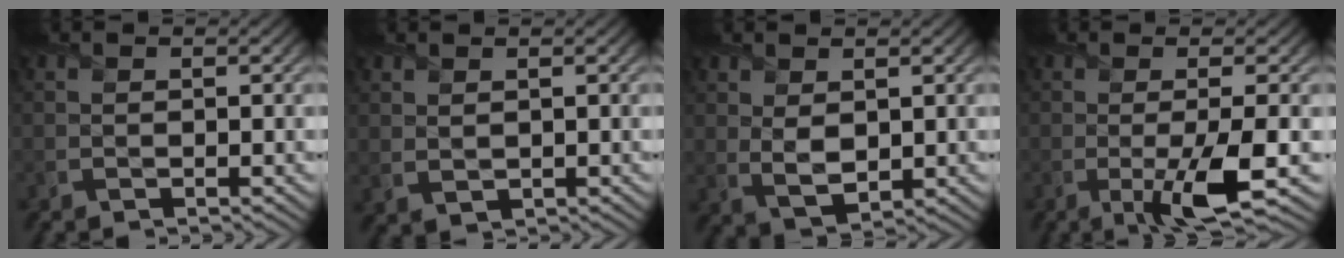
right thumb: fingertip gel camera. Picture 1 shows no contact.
{"total": 1.4, "force": [0.9, 0.7, 0.8], "torque": [-0.021, -0.004, 0.024]}
{"total": 3.8, "force": [1.2, 2.2, 2.8], "torque": [-0.069, -0.005, 0.030]}
{"total": 6.2, "force": [-1.5, 1.1, 5.9], "torque": [-0.102, -0.002, -0.027]}